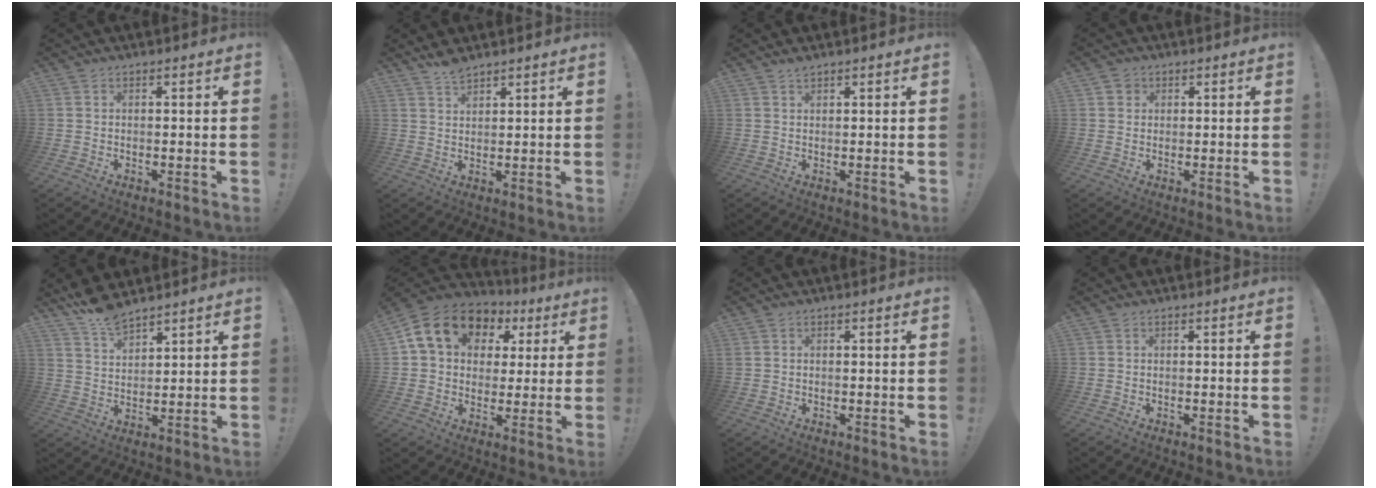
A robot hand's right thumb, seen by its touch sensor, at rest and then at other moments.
{"total": 3.8, "force": [3.4, 0.9, 1.4], "torque": [-0.019, -0.025, 0.062]}
{"total": 1.3, "force": [1.1, 0.1, 0.6], "torque": [-0.006, -0.004, 0.021]}
{"total": 2.4, "force": [1.1, 2.1, 0.4], "torque": [0.004, -0.003, 0.018]}
{"total": 8.0, "force": [7.2, 2.2, 2.7], "torque": [-0.054, -0.048, 0.135]}
{"total": 15.9, "force": [6.5, 11.8, 8.5], "torque": [-0.134, -0.015, 0.126]}
{"total": 0.7, "force": [0.4, 0.5, 0.1], "torque": [-0.002, 0.003, 0.007]}
{"total": 0.0}